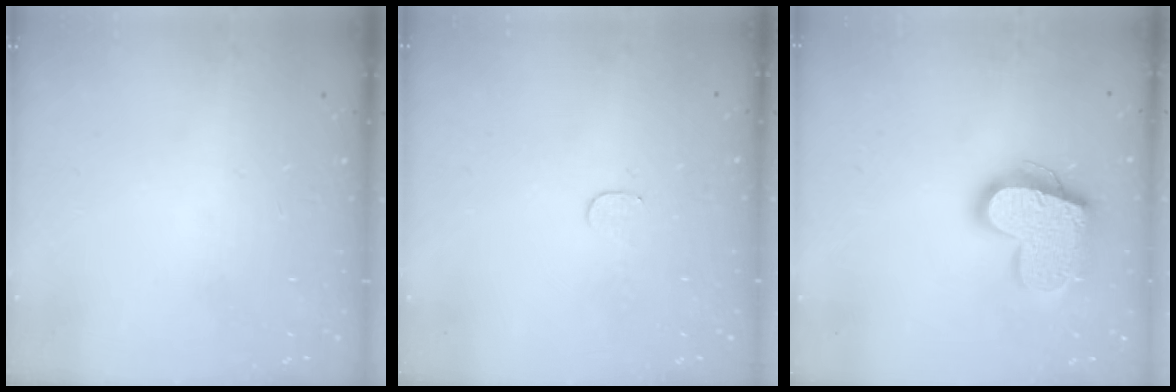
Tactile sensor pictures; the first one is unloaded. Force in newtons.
{"total": 2.8, "press": 2.8, "slide": 0.2}
{"total": 18.3, "press": 18.2, "slide": 1.4}